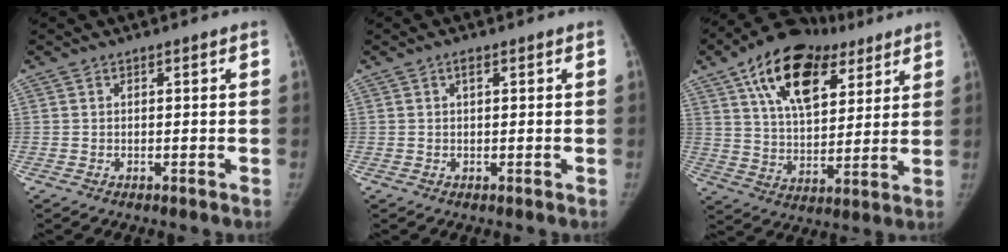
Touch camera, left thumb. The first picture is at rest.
{"total": 1.2, "force": [0.3, 0.6, 1.0], "torque": [-0.013, 0.002, 0.004]}
{"total": 20.7, "force": [10.5, 11.7, 13.6], "torque": [-0.190, -0.017, 0.173]}